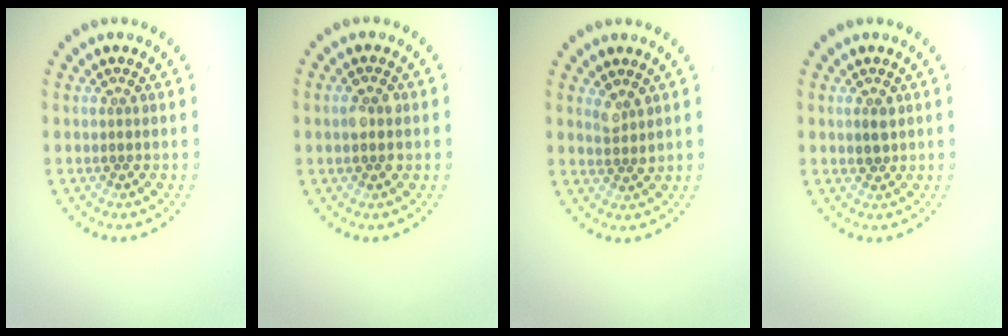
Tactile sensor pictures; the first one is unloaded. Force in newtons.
{"total": 2.7, "press": 2.7, "slide": 0.1}
{"total": 1.6, "press": 1.3, "slide": 1.0}
{"total": 1.3, "press": 1.3, "slide": 0.4}